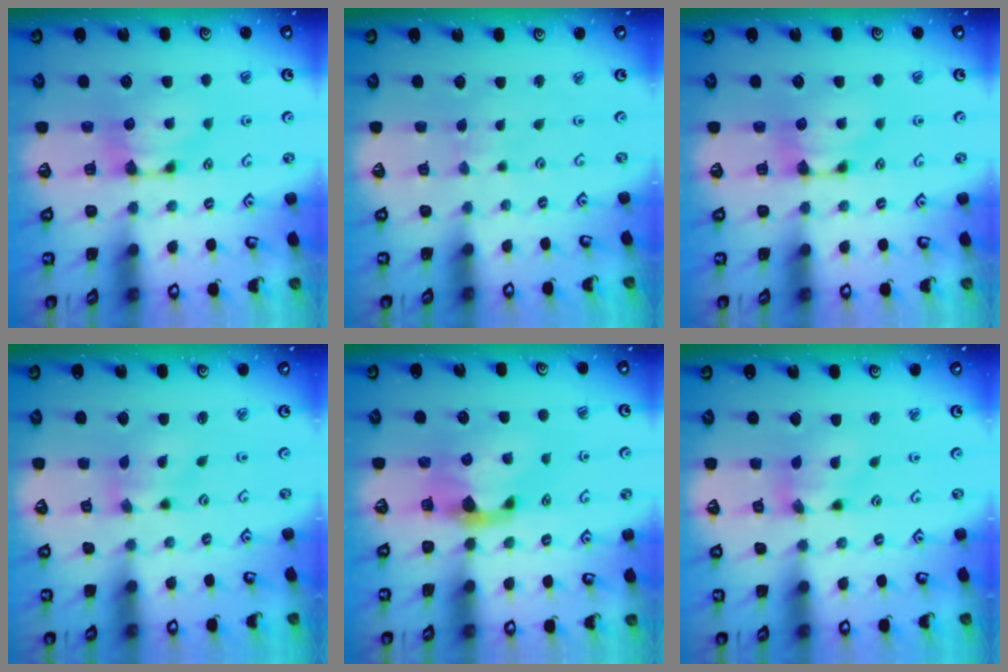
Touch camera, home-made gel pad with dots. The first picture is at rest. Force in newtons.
{"total": 3.3, "press": 3.3, "slide": 0.1}
{"total": 0.0}
{"total": 1.3, "press": 0.1, "slide": 1.3}
{"total": 2.3, "press": 1.9, "slide": 1.2}
{"total": 4.9, "press": 4.5, "slide": 1.9}